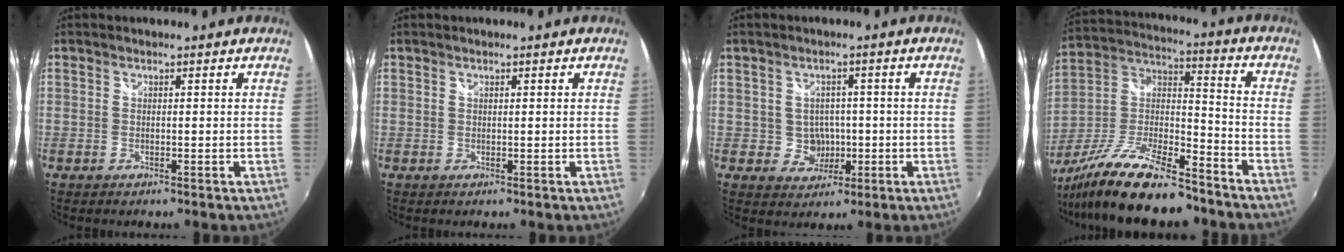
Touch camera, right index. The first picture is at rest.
{"total": 0.0}
{"total": 4.6, "force": [-0.4, 4.4, 1.2], "torque": [-0.029, 0.011, 0.006]}
{"total": 20.2, "force": [-15.1, 5.3, 12.3], "torque": [-0.252, -0.014, -0.264]}